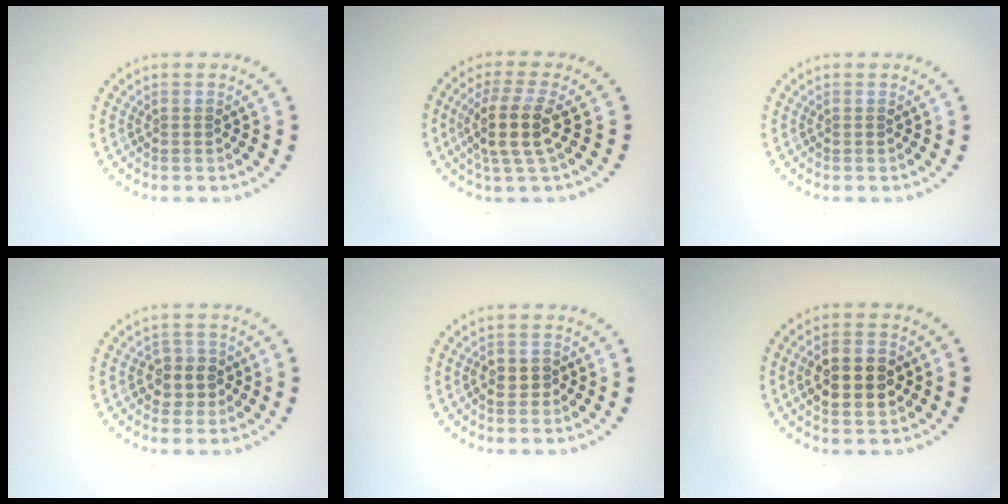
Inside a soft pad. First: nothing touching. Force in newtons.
{"total": 4.0, "press": 3.2, "slide": 2.3}
{"total": 0.0}
{"total": 2.6, "press": 2.4, "slide": 1.0}
{"total": 1.2, "press": 1.2, "slide": 0.4}
{"total": 4.7, "press": 4.7, "slide": 0.3}